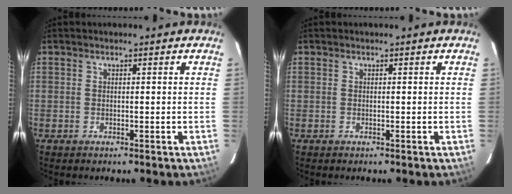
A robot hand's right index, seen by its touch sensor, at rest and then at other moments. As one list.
[{"total": 0.0}]